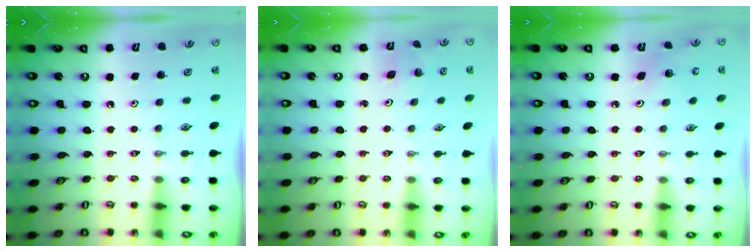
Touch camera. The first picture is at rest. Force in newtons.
{"total": 2.0, "press": 2.0, "slide": 0.1}
{"total": 4.1, "press": 3.7, "slide": 1.8}